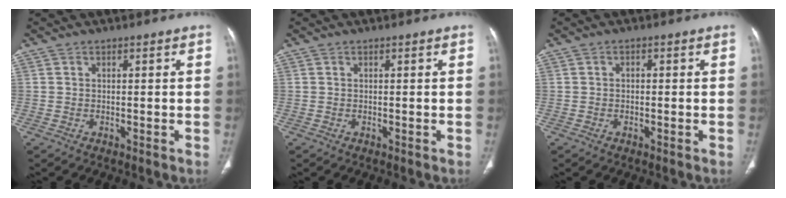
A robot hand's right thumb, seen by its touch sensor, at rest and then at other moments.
{"total": 0.0}
{"total": 0.8, "force": [-0.1, 0.6, 0.5], "torque": [0.000, 0.004, -0.005]}